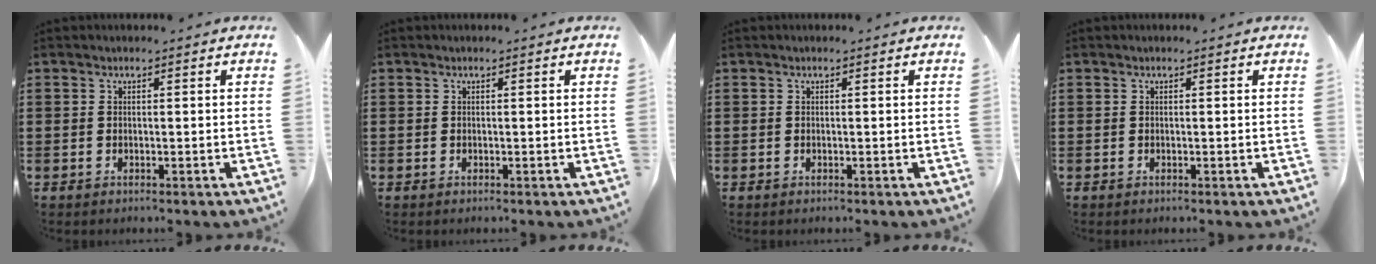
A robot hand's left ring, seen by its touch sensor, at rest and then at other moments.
{"total": 0.0}
{"total": 0.0}
{"total": 0.0}